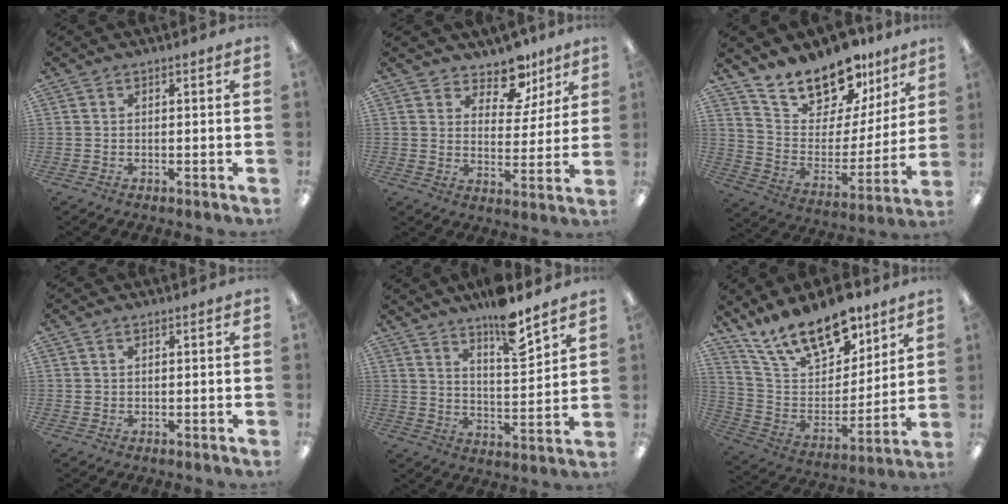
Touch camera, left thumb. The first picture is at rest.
{"total": 10.6, "force": [8.2, 5.6, 3.8], "torque": [-0.052, -0.055, 0.148]}
{"total": 17.1, "force": [15.2, 6.7, 4.2], "torque": [-0.087, -0.131, 0.275]}
{"total": 0.8, "force": [0.2, 0.6, 0.3], "torque": [-0.007, 0.004, 0.003]}
{"total": 11.1, "force": [9.4, 2.2, 5.6], "torque": [-0.089, -0.065, 0.163]}
{"total": 19.6, "force": [14.3, 8.8, 10.2], "torque": [-0.189, -0.081, 0.257]}